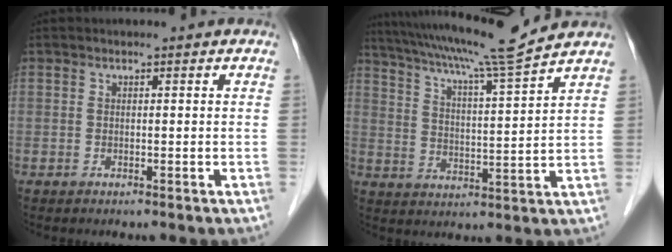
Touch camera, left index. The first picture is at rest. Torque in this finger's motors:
{"motor_torque": [1.00, -1.14, 0.49, 0.13]}